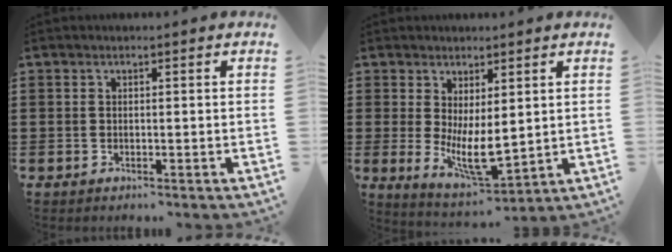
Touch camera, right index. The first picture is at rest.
{"total": 6.5, "force": [0.4, 2.3, 6.1], "torque": [-0.117, -0.019, 0.012]}